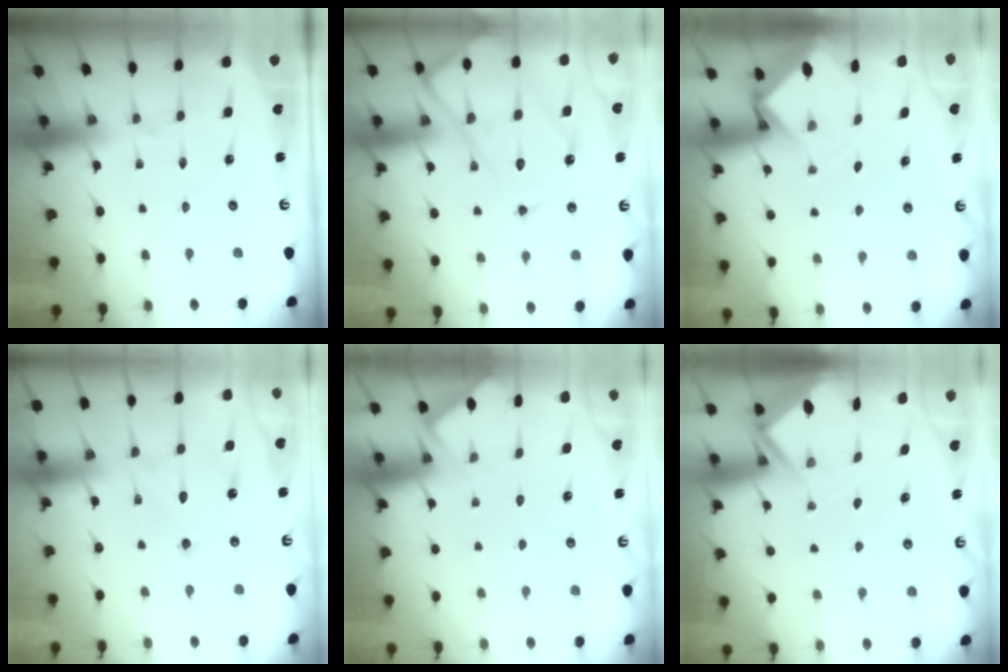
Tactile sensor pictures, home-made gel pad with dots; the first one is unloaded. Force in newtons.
{"total": 17.6, "press": 17.5, "slide": 1.8}
{"total": 2.9, "press": 2.9, "slide": 0.2}
{"total": 13.2, "press": 13.2, "slide": 1.2}
{"total": 3.4, "press": 3.4, "slide": 0.4}
{"total": 3.0, "press": 2.9, "slide": 0.3}